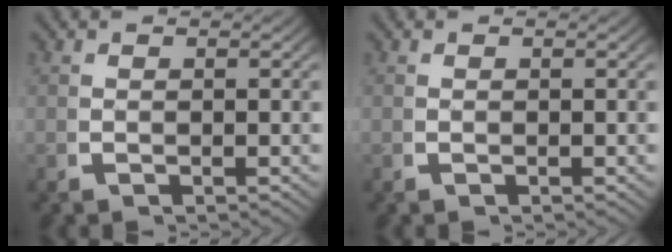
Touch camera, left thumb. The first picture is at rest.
{"total": 0.0}